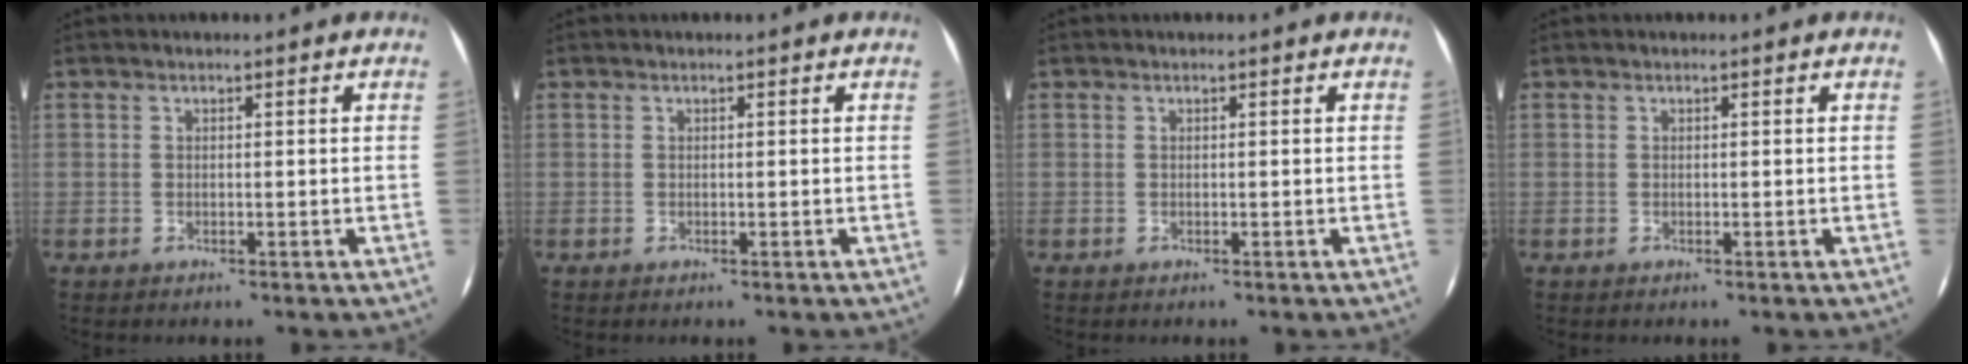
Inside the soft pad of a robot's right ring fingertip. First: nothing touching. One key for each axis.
{"total": 0.0}
{"total": 0.0}
{"total": 0.0}